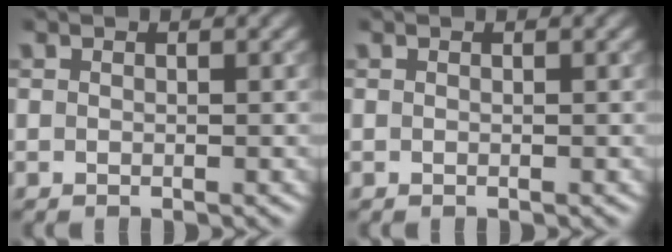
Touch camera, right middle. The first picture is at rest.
{"total": 0.0}